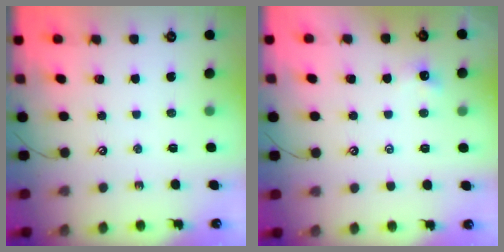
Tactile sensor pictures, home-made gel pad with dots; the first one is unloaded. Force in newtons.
{"total": 1.2, "press": 1.1, "slide": 0.4}